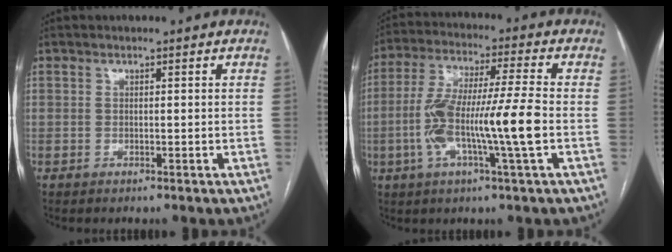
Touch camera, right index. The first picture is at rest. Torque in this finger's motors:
{"motor_torque": [1.87, -0.27, 1.00, 0.21]}